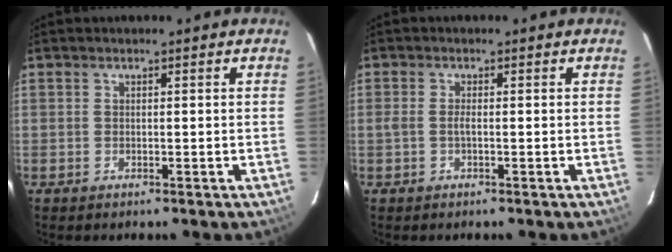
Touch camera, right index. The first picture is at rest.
{"total": 1.4, "force": [-0.3, 0.1, 1.3], "torque": [-0.027, 0.001, -0.009]}